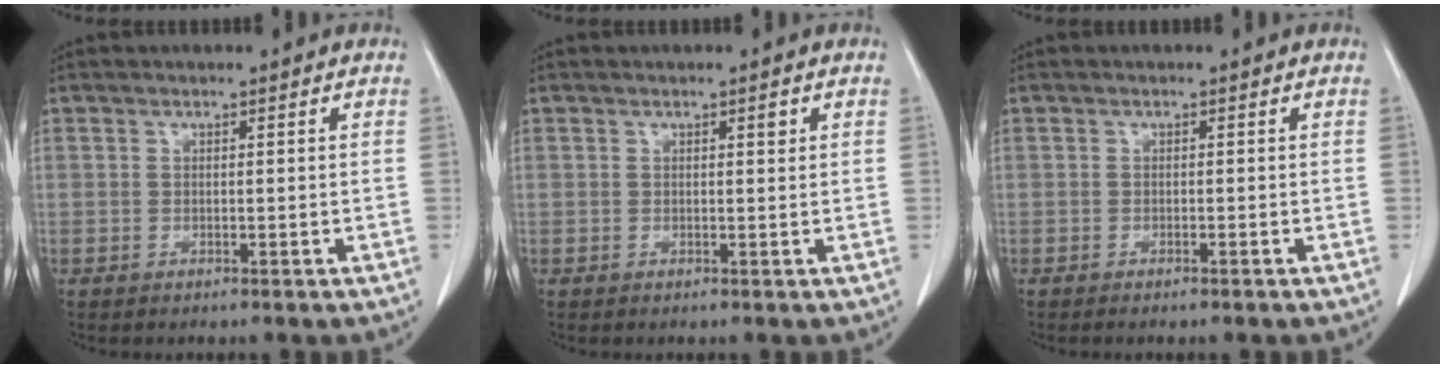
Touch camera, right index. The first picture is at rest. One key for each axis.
{"total": 1.0, "fx": 0.5, "fy": 0.3, "fz": 0.8, "tx": -0.009, "ty": 0.001, "tz": 0.005}
{"total": 0.8, "fx": -0.7, "fy": 0.0, "fz": 0.5, "tx": -0.011, "ty": -0.001, "tz": -0.008}